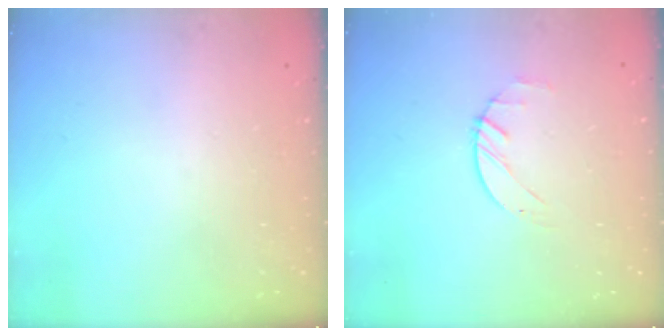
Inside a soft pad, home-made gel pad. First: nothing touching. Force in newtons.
{"total": 1.4, "press": 1.3, "slide": 0.2}